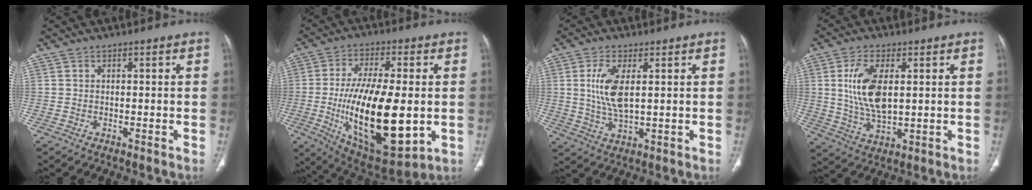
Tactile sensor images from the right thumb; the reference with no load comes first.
{"total": 24.3, "force": [-2.8, 9.8, 22.0], "torque": [-0.385, -0.025, -0.026]}
{"total": 7.8, "force": [1.5, 3.1, 7.0], "torque": [-0.155, -0.013, 0.035]}
{"total": 10.9, "force": [2.0, 5.2, 9.4], "torque": [-0.188, -0.015, 0.043]}